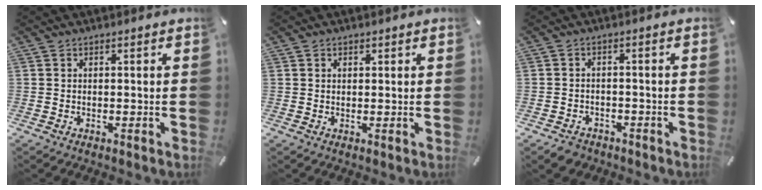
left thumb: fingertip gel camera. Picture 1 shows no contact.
{"total": 1.1, "force": [0.5, 1.0, 0.2], "torque": [0.005, 0.001, 0.007]}
{"total": 3.3, "force": [-2.4, 2.1, 0.6], "torque": [-0.008, 0.015, -0.047]}